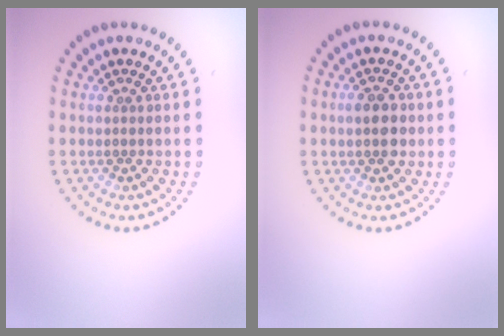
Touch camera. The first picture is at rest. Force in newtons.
{"total": 3.0, "press": 3.0, "slide": 0.1}